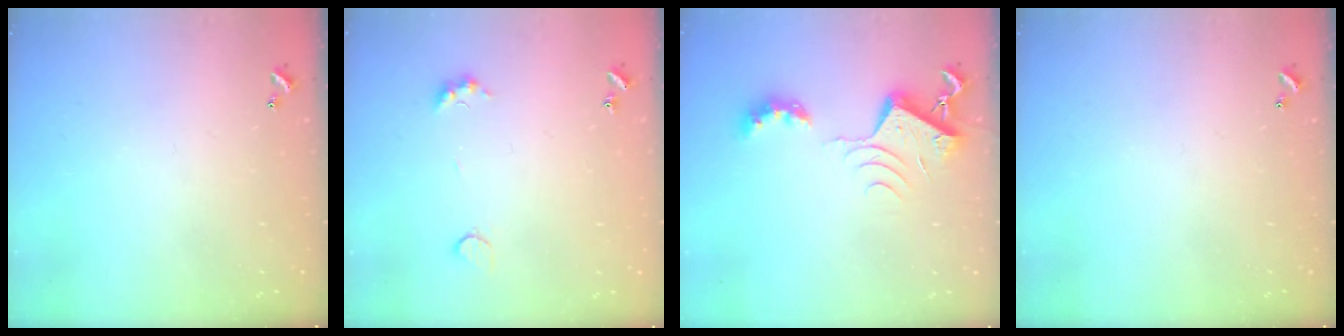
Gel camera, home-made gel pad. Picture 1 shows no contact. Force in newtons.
{"total": 3.5, "press": 3.4, "slide": 0.7}
{"total": 7.8, "press": 7.7, "slide": 1.1}
{"total": 0.0}